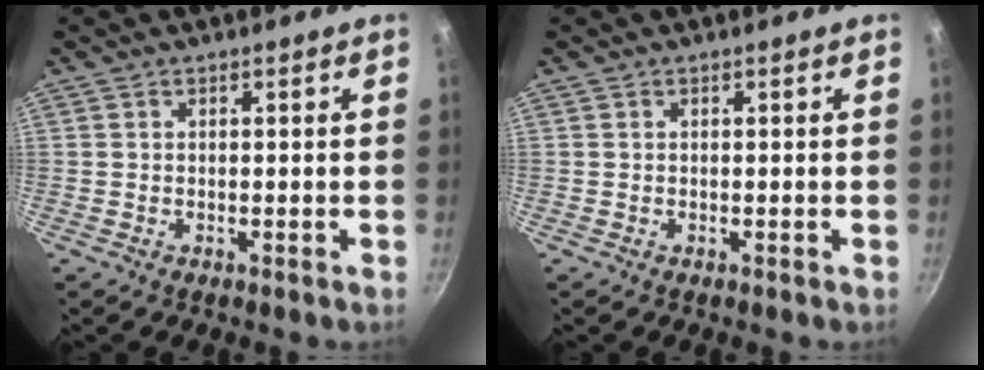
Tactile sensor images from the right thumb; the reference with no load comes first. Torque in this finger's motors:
{"motor_torque": [0.02, 0.01, 0.00, 0.00, 0.00]}